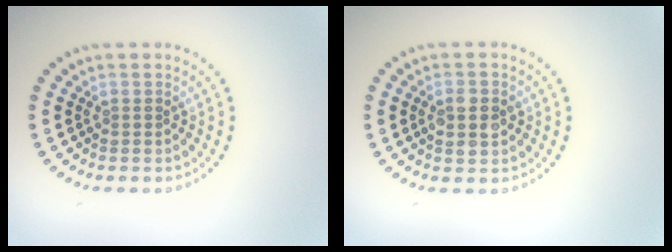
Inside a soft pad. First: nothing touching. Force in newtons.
{"total": 2.7, "press": 2.7, "slide": 0.2}